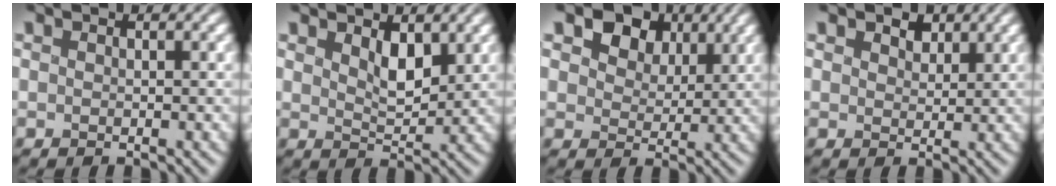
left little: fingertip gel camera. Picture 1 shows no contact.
{"total": 2.2, "force": [0.8, 1.1, 1.7], "torque": [-0.040, -0.012, 0.011]}
{"total": 8.7, "force": [3.9, 6.3, 4.5], "torque": [-0.085, 0.005, 0.055]}
{"total": 3.3, "force": [1.8, 2.2, 1.7], "torque": [-0.048, 0.005, 0.016]}